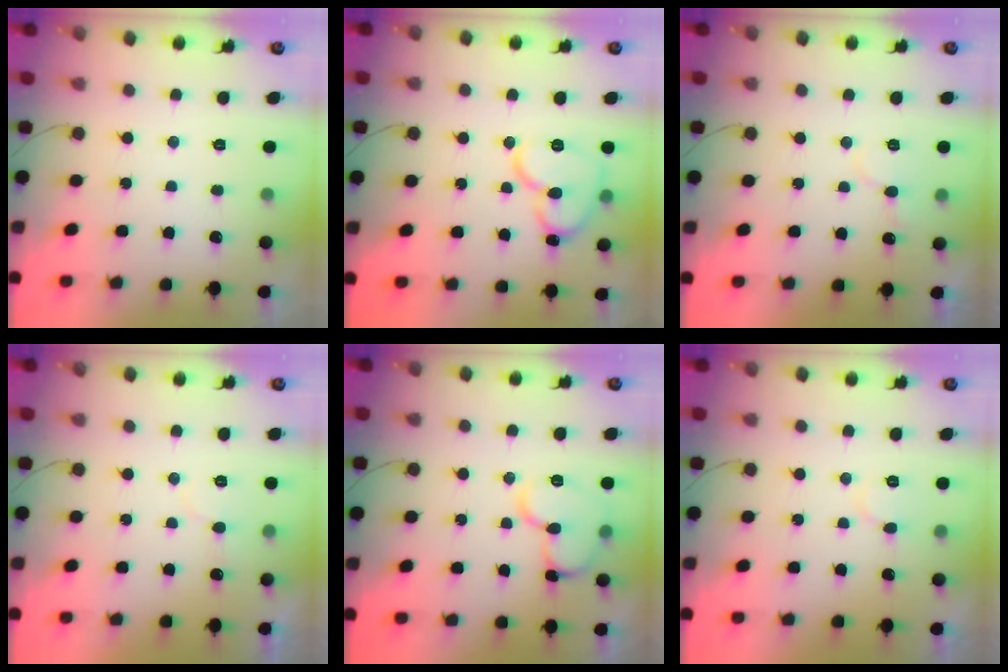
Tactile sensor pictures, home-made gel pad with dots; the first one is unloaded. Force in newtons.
{"total": 13.3, "press": 13.2, "slide": 1.8}
{"total": 7.9, "press": 7.9, "slide": 0.5}
{"total": 5.4, "press": 5.3, "slide": 0.4}
{"total": 11.3, "press": 11.2, "slide": 1.2}
{"total": 5.4, "press": 5.4, "slide": 0.7}